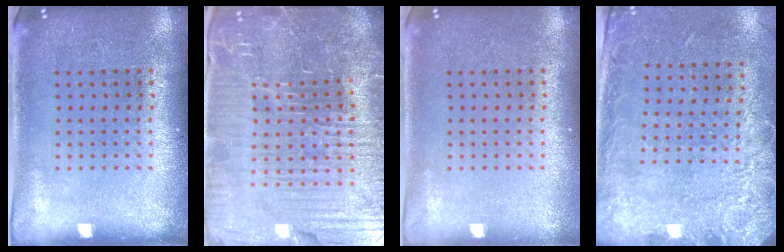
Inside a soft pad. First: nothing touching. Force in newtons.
{"total": 7.5, "press": 6.6, "slide": 3.5}
{"total": 0.0}
{"total": 2.8, "press": 2.0, "slide": 1.9}